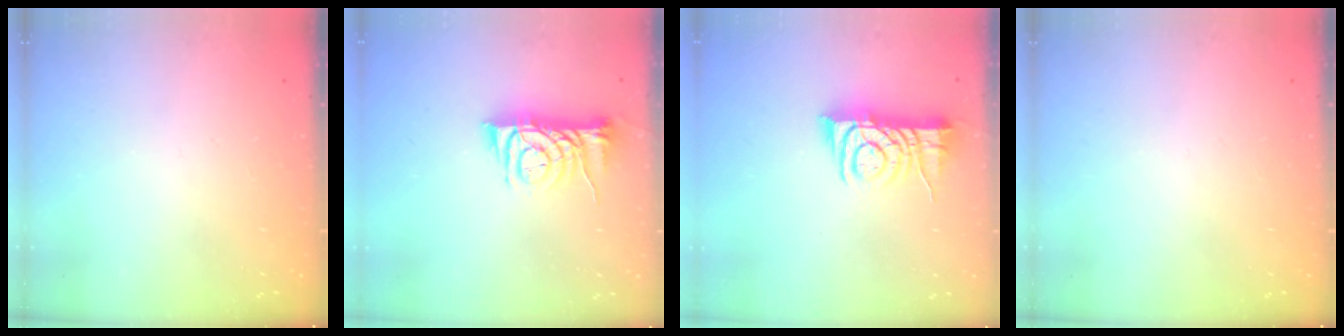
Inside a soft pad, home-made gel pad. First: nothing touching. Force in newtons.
{"total": 8.0, "press": 8.0, "slide": 0.1}
{"total": 8.0, "press": 8.0, "slide": 0.7}
{"total": 0.0}